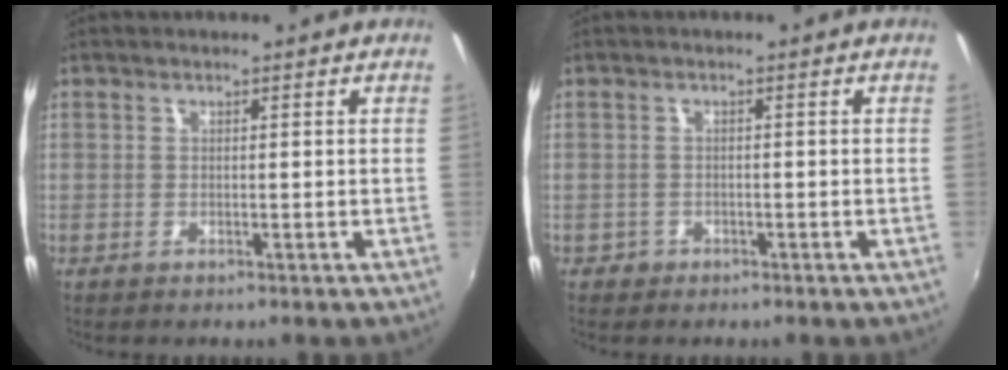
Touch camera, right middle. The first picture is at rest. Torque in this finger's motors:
{"motor_torque": [-0.09, -0.13, 0.04, -0.01]}